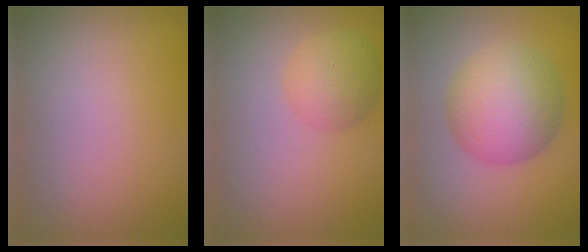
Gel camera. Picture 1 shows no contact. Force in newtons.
{"total": 2.9, "press": 2.9, "slide": 0.1}
{"total": 7.0, "press": 7.0, "slide": 0.1}